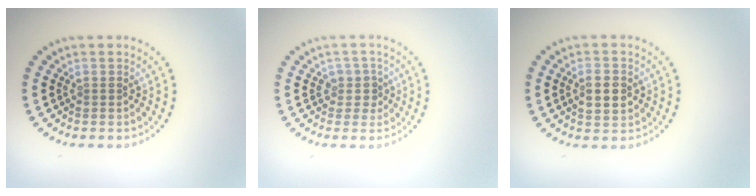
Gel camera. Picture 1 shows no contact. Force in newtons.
{"total": 1.7, "press": 1.5, "slide": 1.0}
{"total": 2.9, "press": 2.9, "slide": 0.2}